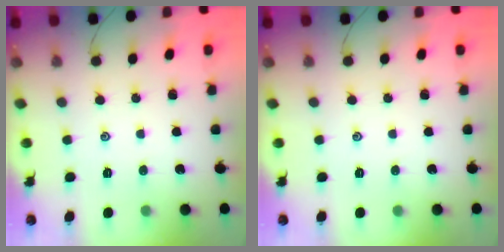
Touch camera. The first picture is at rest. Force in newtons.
{"total": 0.0}